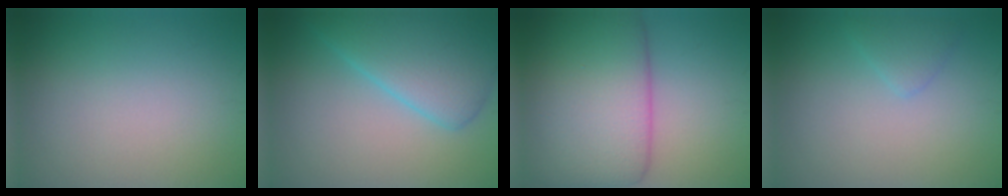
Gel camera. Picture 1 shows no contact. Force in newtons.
{"total": 7.0, "press": 7.0, "slide": 0.3}
{"total": 11.0, "press": 11.0, "slide": 0.2}
{"total": 1.6, "press": 1.6, "slide": 0.1}